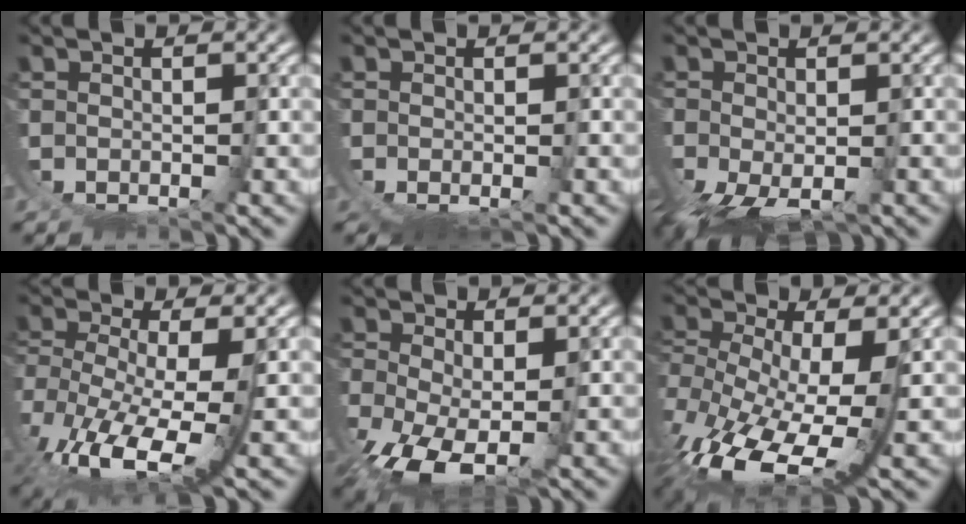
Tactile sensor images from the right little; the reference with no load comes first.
{"total": 3.2, "force": [-1.9, -2.6, -0.2], "torque": [0.033, -0.010, -0.020]}
{"total": 4.5, "force": [-3.2, -2.0, 2.5], "torque": [-0.021, -0.022, -0.030]}
{"total": 7.0, "force": [-4.0, 0.8, 5.7], "torque": [-0.103, -0.037, -0.041]}
{"total": 4.9, "force": [-3.5, -1.0, 3.4], "torque": [-0.045, -0.027, -0.037]}
{"total": 7.3, "force": [-3.9, 0.7, 6.1], "torque": [-0.120, -0.045, -0.032]}